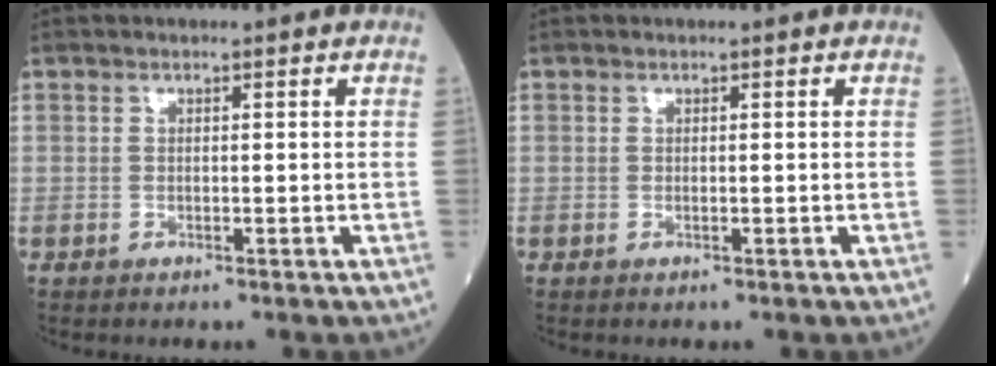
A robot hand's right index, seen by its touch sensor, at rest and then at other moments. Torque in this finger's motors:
{"motor_torque": [0.00, 0.00, 0.03, 0.01]}